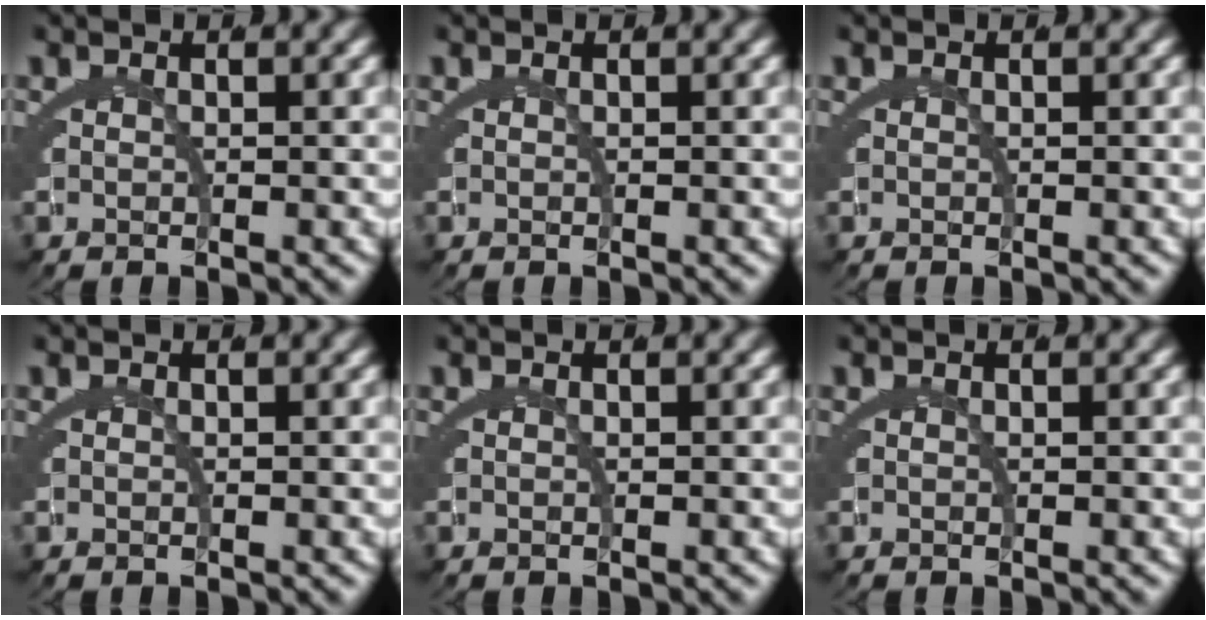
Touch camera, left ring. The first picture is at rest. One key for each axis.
{"total": 0.0}
{"total": 0.0}
{"total": 0.0}
{"total": 0.0}
{"total": 0.0}